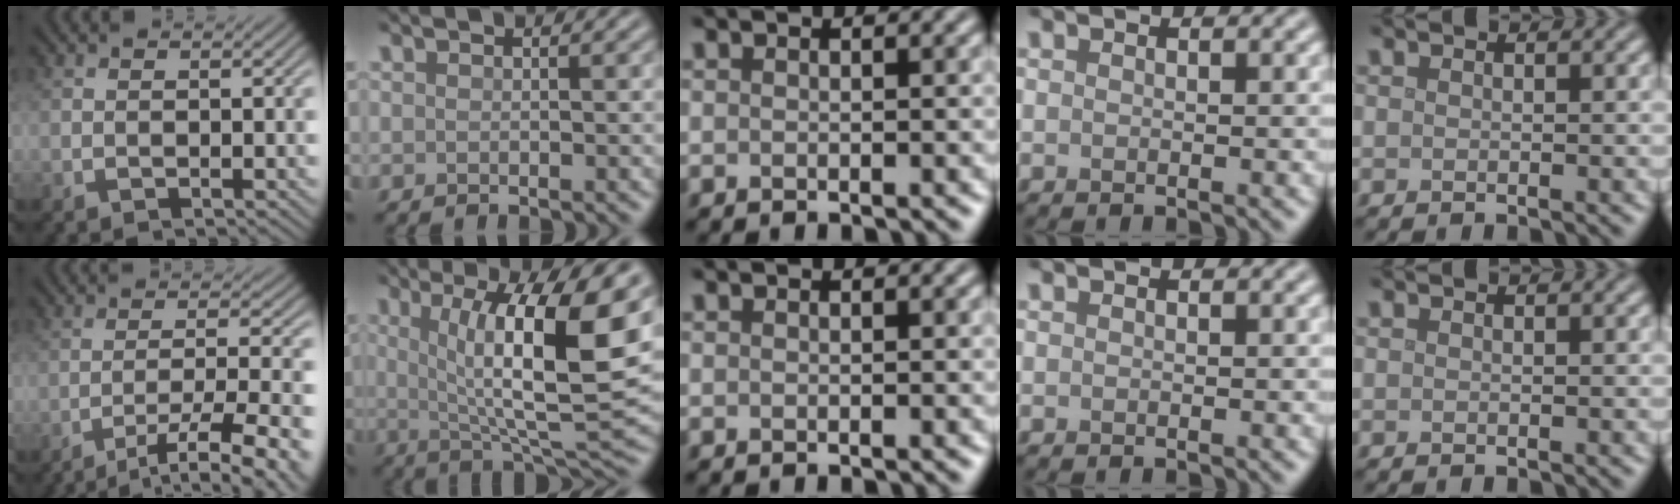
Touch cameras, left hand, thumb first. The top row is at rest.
{"thumb": {"total": 11.1, "force": [-7.7, 2.0, 7.9], "torque": [-0.124, 0.002, -0.094]}, "index": {"total": 12.2, "force": [2.5, 3.0, 11.6], "torque": [-0.171, -0.008, 0.044]}}